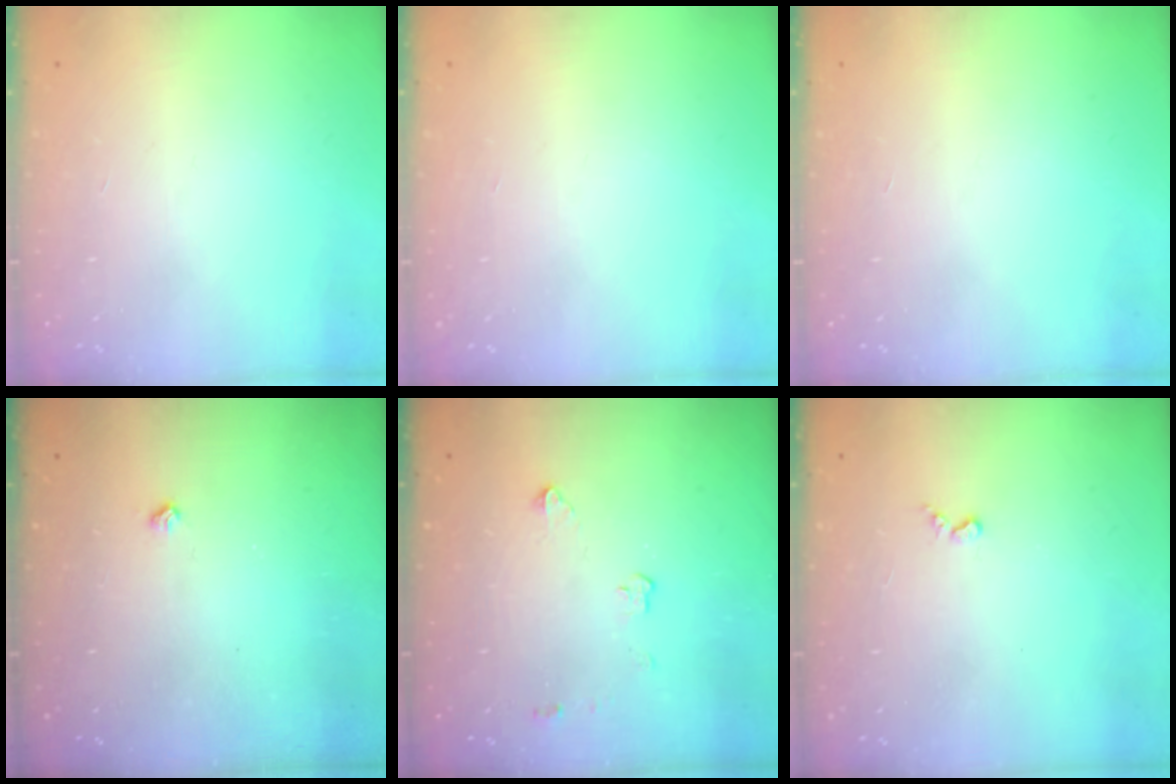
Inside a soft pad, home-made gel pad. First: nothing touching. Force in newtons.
{"total": 0.0}
{"total": 0.0}
{"total": 2.5, "press": 2.4, "slide": 0.5}
{"total": 2.9, "press": 2.9, "slide": 0.5}
{"total": 2.4, "press": 2.4, "slide": 0.4}